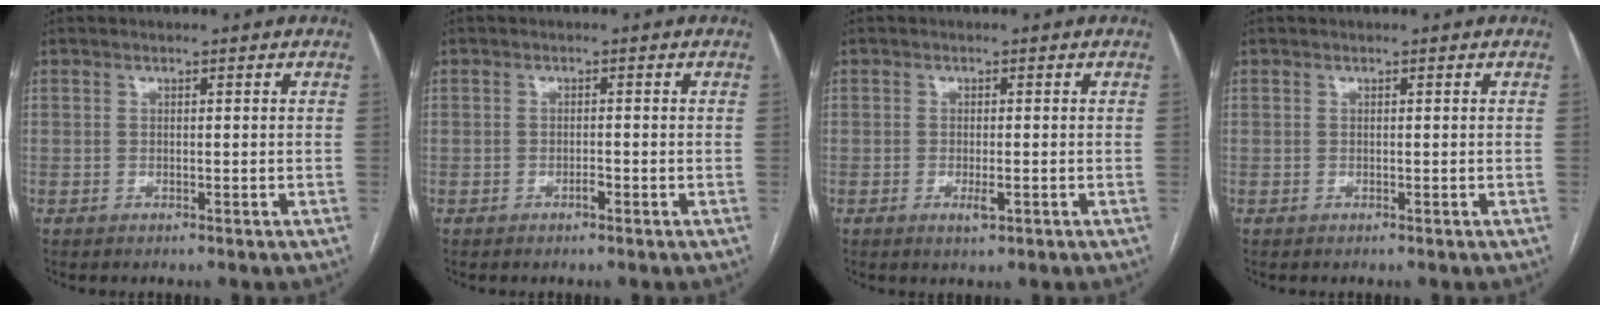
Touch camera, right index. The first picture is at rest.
{"total": 1.1, "force": [-0.6, 0.4, 0.8], "torque": [-0.014, 0.001, -0.010]}
{"total": 2.1, "force": [-0.8, 0.6, 1.9], "torque": [-0.033, -0.003, -0.010]}
{"total": 0.0}